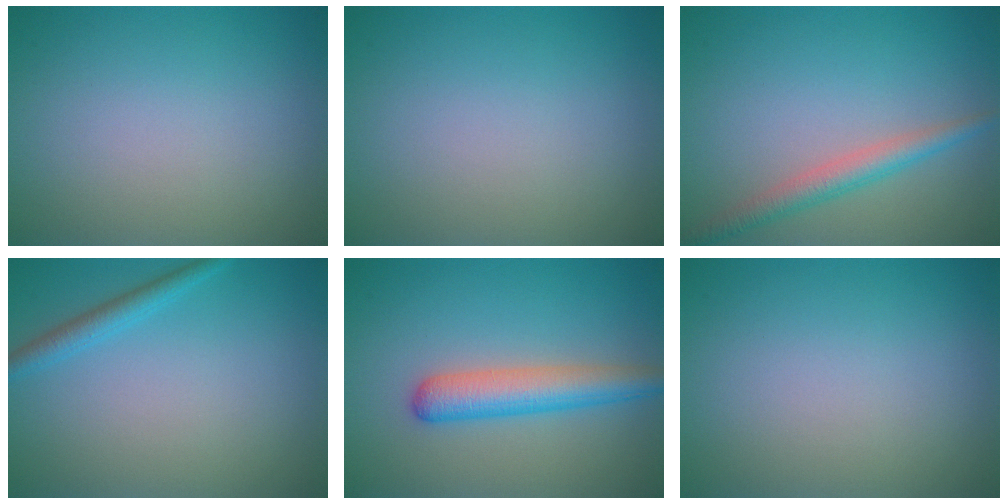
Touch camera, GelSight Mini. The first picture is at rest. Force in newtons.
{"total": 0.0}
{"total": 2.8, "press": 2.8, "slide": 0.1}
{"total": 1.9, "press": 1.9, "slide": 0.1}
{"total": 4.3, "press": 4.3, "slide": 0.1}
{"total": 0.0}